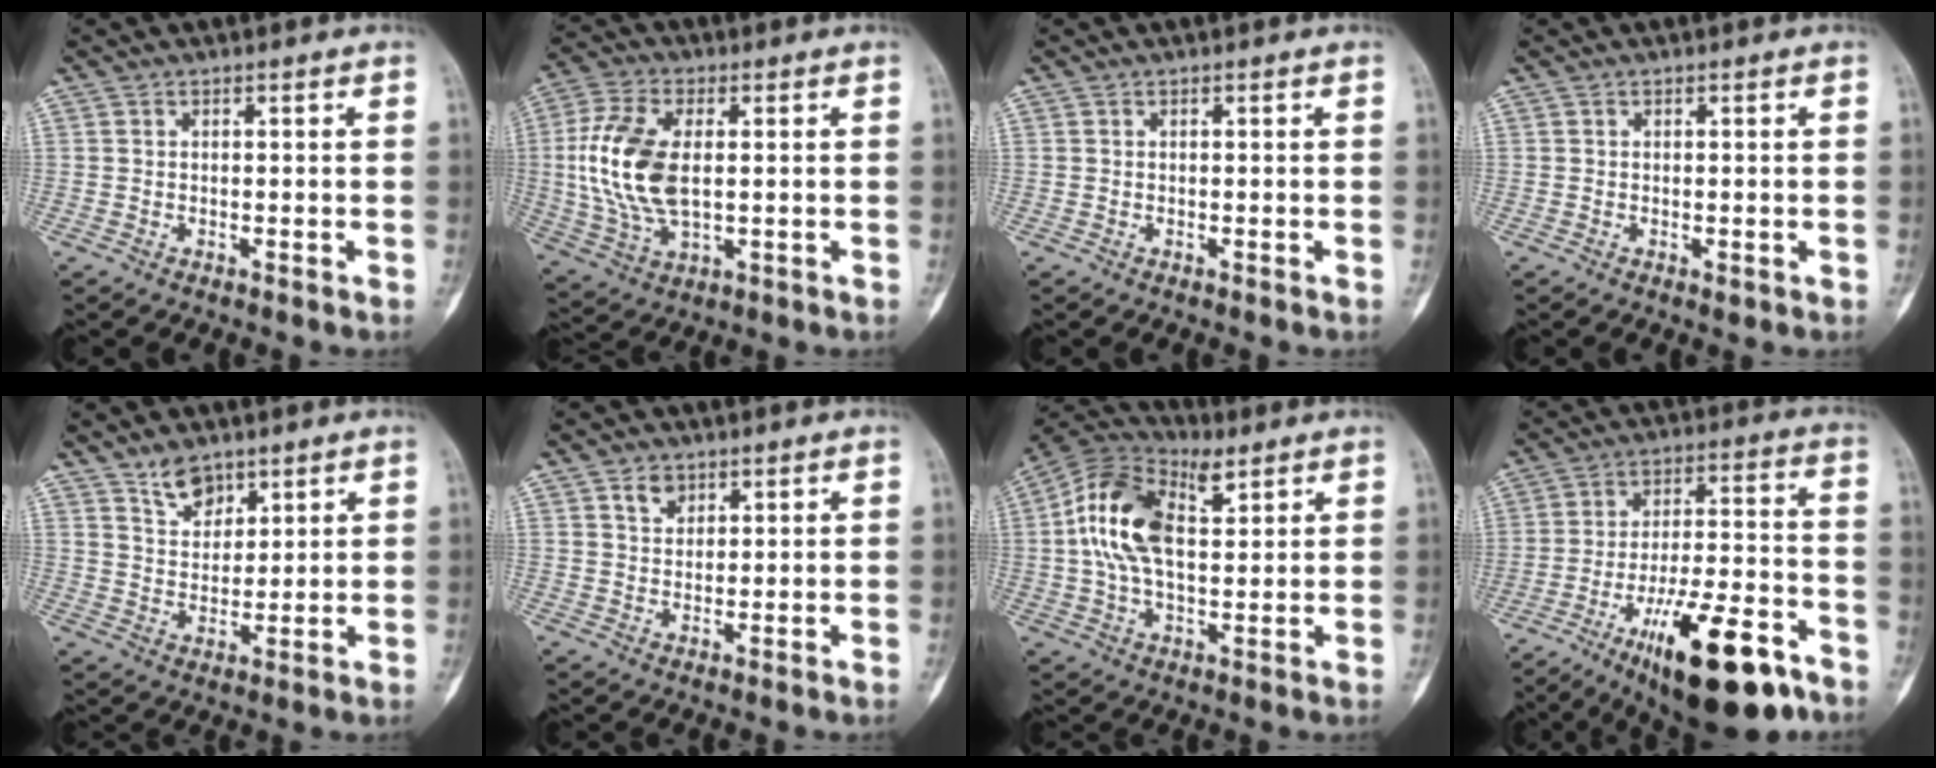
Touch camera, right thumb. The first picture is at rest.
{"total": 14.6, "force": [0.8, 8.0, 12.2], "torque": [-0.260, -0.002, 0.018]}
{"total": 0.0}
{"total": 1.0, "force": [-0.2, 0.5, 0.9], "torque": [-0.007, -0.003, -0.001]}
{"total": 5.9, "force": [4.3, 3.3, 2.3], "torque": [-0.016, -0.035, 0.083]}
{"total": 3.4, "force": [2.0, 2.4, 1.4], "torque": [-0.009, -0.014, 0.035]}
{"total": 15.8, "force": [4.9, 8.1, 12.6], "torque": [-0.237, 0.019, 0.082]}
{"total": 21.5, "force": [-12.1, 6.9, 16.4], "torque": [-0.244, 0.064, -0.187]}